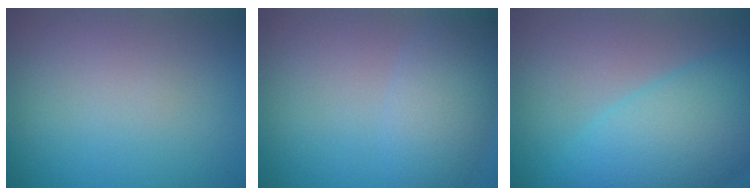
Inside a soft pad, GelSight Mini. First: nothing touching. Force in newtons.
{"total": 4.3, "press": 4.3, "slide": 0.3}
{"total": 8.5, "press": 8.5, "slide": 0.4}